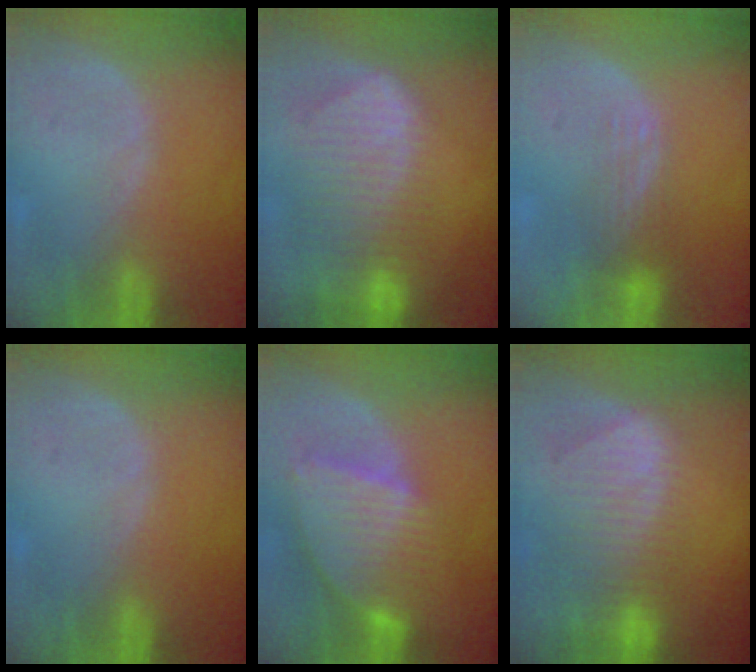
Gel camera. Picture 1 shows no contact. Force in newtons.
{"total": 10.5, "press": 9.1, "slide": 5.2}
{"total": 3.7, "press": 3.0, "slide": 2.2}
{"total": 0.0}
{"total": 8.6, "press": 7.4, "slide": 4.3}
{"total": 9.2, "press": 8.1, "slide": 4.4}